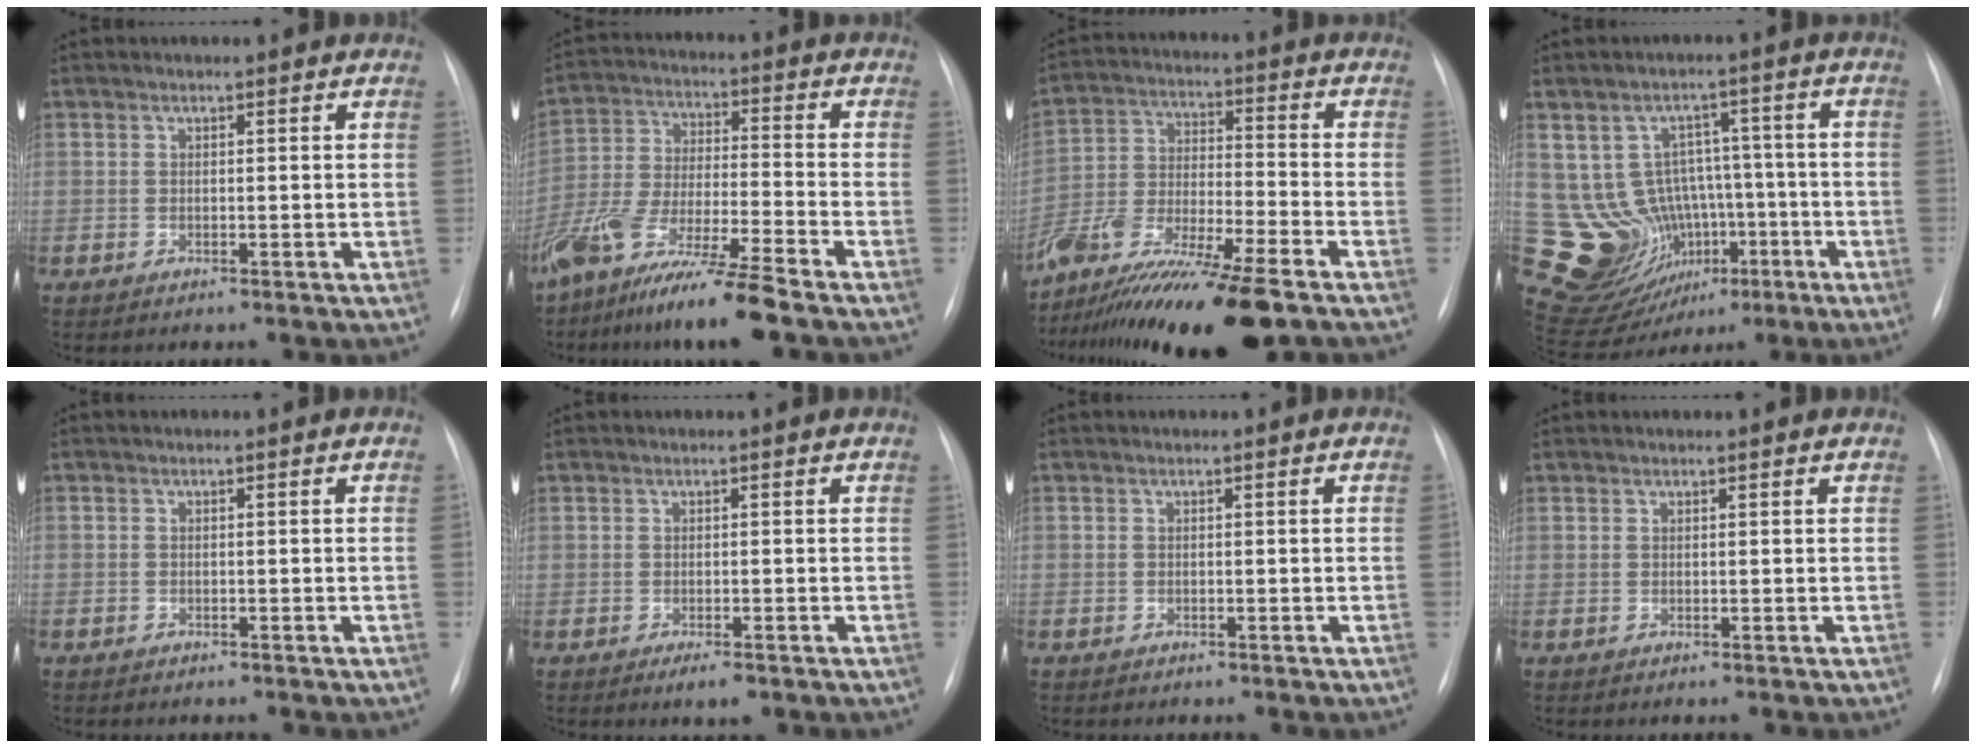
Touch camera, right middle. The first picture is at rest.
{"total": 13.4, "force": [-10.3, -0.2, 8.6], "torque": [-0.171, -0.031, -0.191]}
{"total": 18.4, "force": [-14.5, 0.4, 11.4], "torque": [-0.231, -0.032, -0.261]}
{"total": 13.2, "force": [-3.3, 11.6, 5.2], "torque": [-0.095, 0.049, -0.023]}
{"total": 0.8, "force": [-0.7, 0.3, 0.4], "torque": [-0.006, 0.003, -0.010]}
{"total": 2.4, "force": [-1.5, 0.7, 1.7], "torque": [-0.026, -0.003, -0.019]}
{"total": 0.5, "force": [-0.4, 0.1, 0.3], "torque": [-0.006, 0.006, -0.006]}
{"total": 0.0}